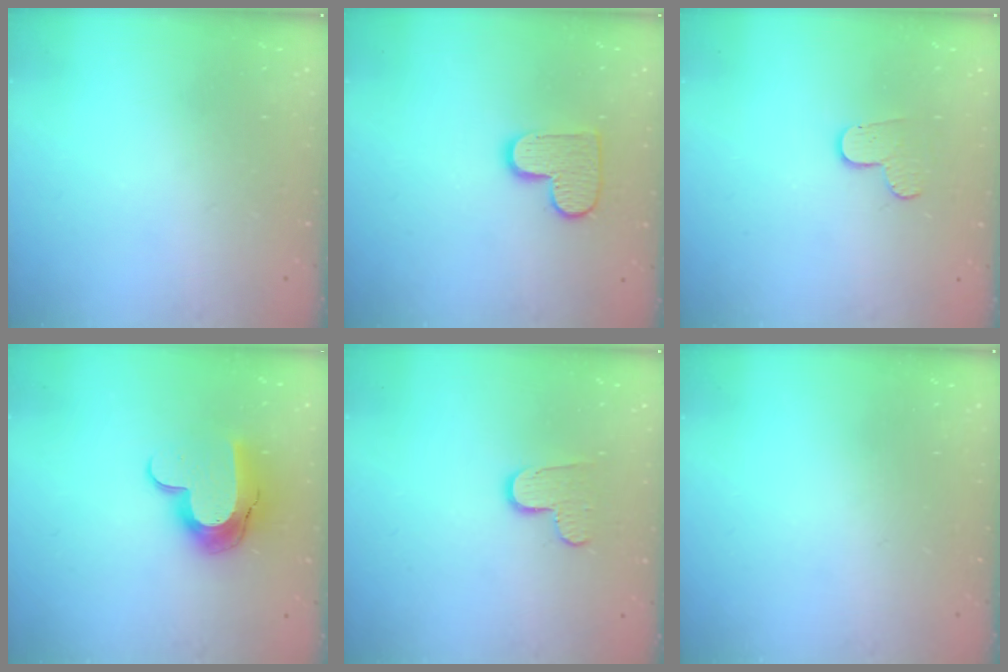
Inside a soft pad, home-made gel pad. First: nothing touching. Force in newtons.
{"total": 9.8, "press": 9.8, "slide": 0.6}
{"total": 3.3, "press": 3.3, "slide": 0.3}
{"total": 11.9, "press": 11.9, "slide": 0.6}
{"total": 8.3, "press": 8.3, "slide": 0.6}
{"total": 0.0}